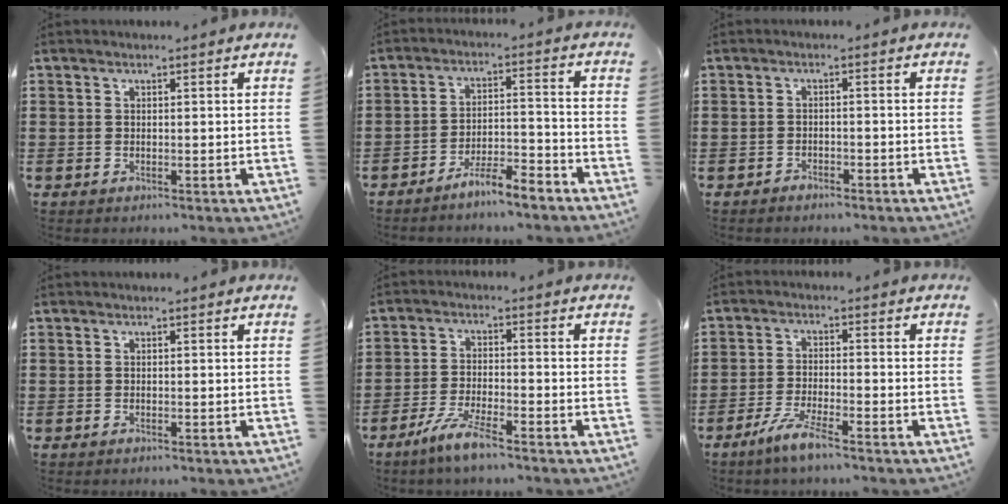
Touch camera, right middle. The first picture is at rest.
{"total": 5.4, "force": [-5.1, 0.1, 1.8], "torque": [-0.039, -0.003, -0.100]}
{"total": 1.6, "force": [-1.5, 0.4, 0.0], "torque": [-0.007, 0.002, -0.033]}
{"total": 0.0}
{"total": 5.8, "force": [-4.5, 0.4, 3.6], "torque": [-0.086, -0.012, -0.086]}
{"total": 5.2, "force": [-4.0, 0.3, 3.3], "torque": [-0.083, -0.013, -0.076]}